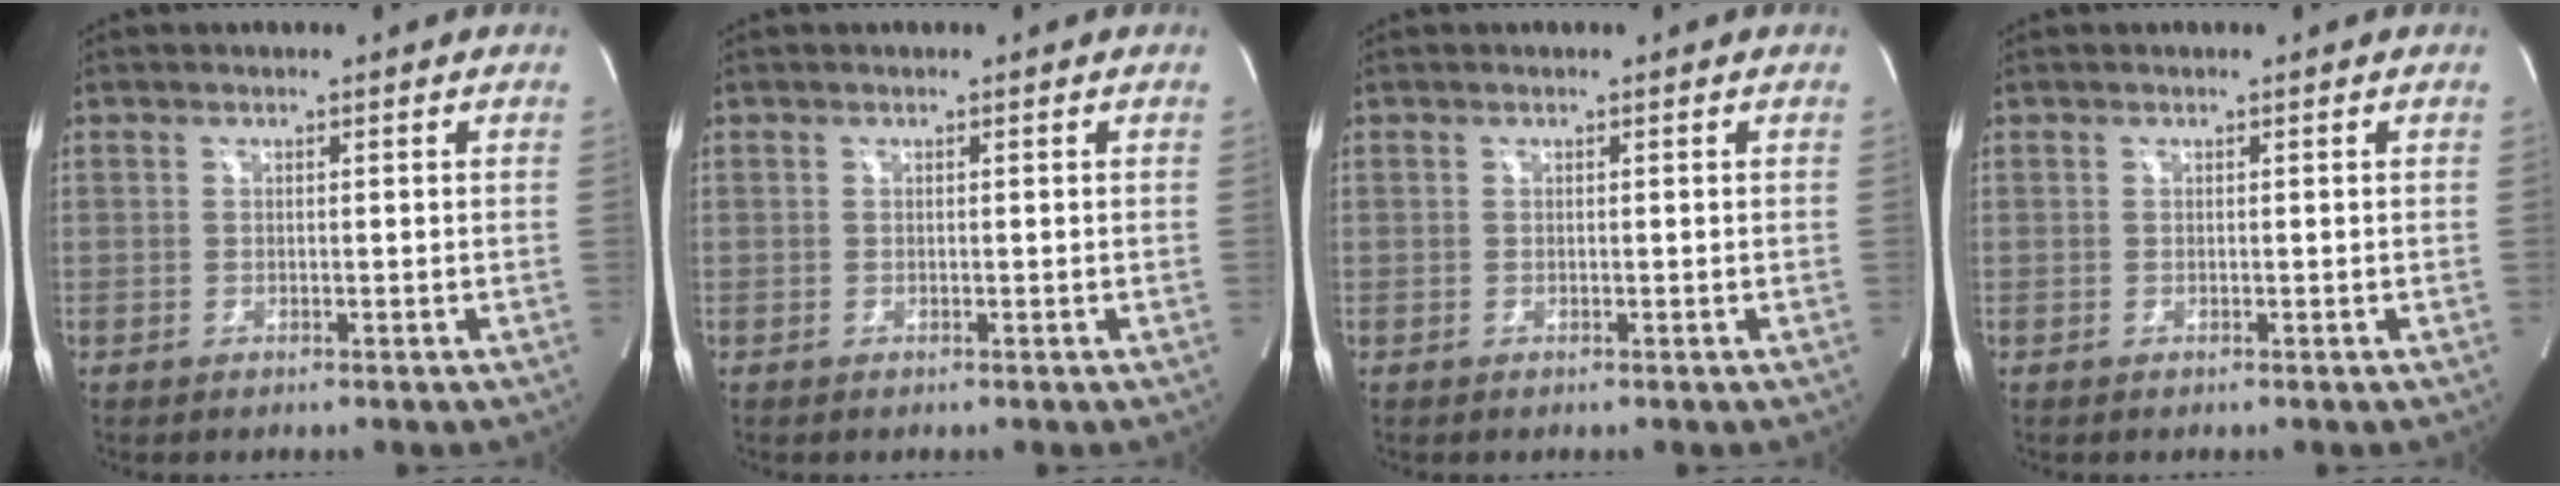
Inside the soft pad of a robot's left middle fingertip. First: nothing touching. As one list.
[{"total": 0.0}, {"total": 0.0}, {"total": 0.0}]